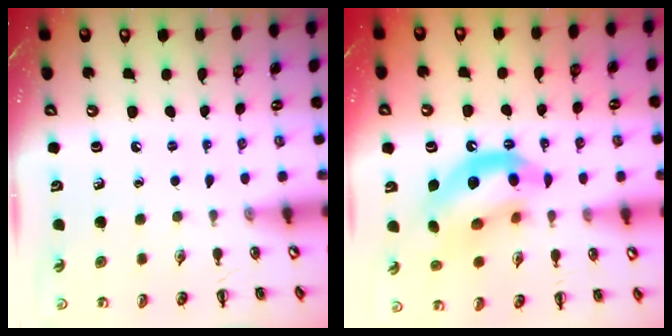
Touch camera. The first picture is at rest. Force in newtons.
{"total": 15.6, "press": 15.2, "slide": 3.3}